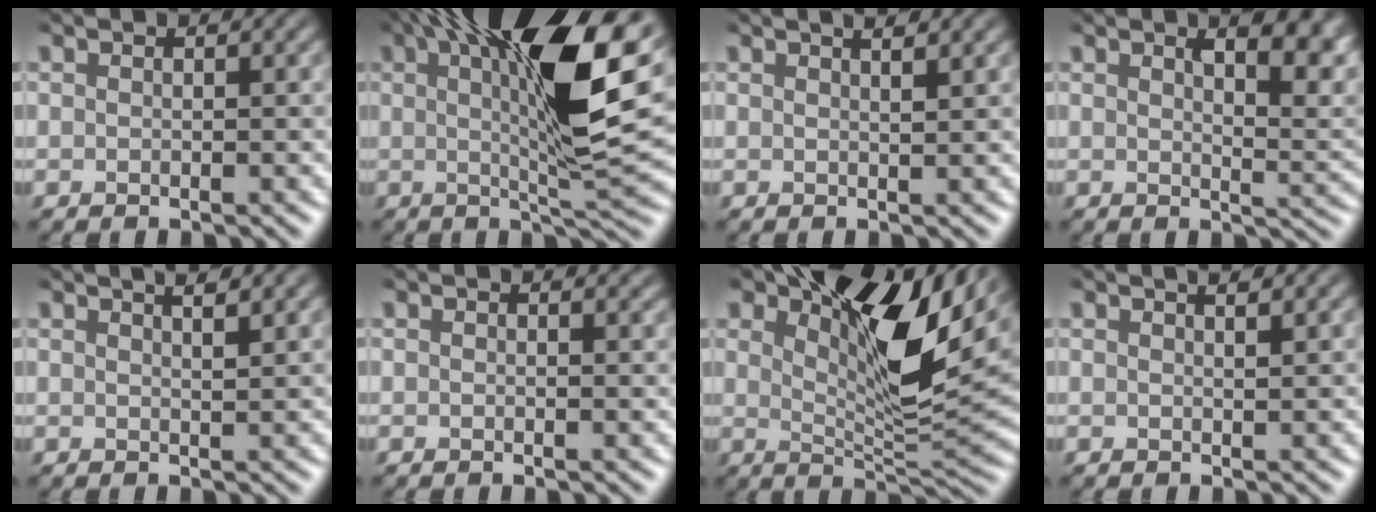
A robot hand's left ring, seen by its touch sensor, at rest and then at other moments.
{"total": 13.9, "force": [4.2, 3.0, 12.8], "torque": [-0.171, 0.003, 0.062]}
{"total": 2.0, "force": [1.4, 0.7, 1.3], "torque": [-0.004, 0.007, 0.005]}
{"total": 7.1, "force": [3.4, 2.7, 5.6], "torque": [-0.054, 0.006, 0.051]}
{"total": 3.0, "force": [2.1, 1.0, 1.9], "torque": [0.005, 0.011, 0.000]}
{"total": 0.6, "force": [0.5, 0.1, 0.2], "torque": [-0.001, -0.001, 0.008]}
{"total": 12.1, "force": [5.5, 4.8, 9.7], "torque": [-0.147, 0.010, 0.092]}
{"total": 1.7, "force": [1.2, 0.5, 1.1], "torque": [-0.008, 0.004, 0.006]}